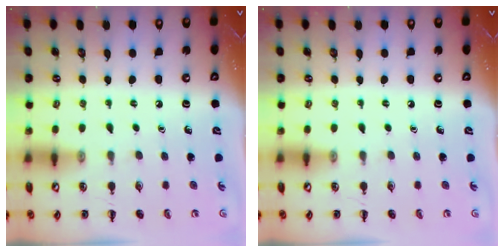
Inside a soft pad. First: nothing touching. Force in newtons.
{"total": 0.0}